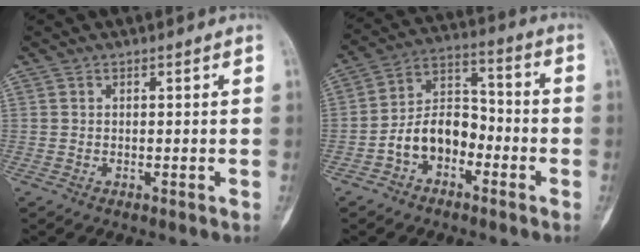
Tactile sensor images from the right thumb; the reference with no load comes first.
{"total": 10.4, "force": [-4.1, 7.1, 6.5], "torque": [-0.092, 0.052, -0.084]}